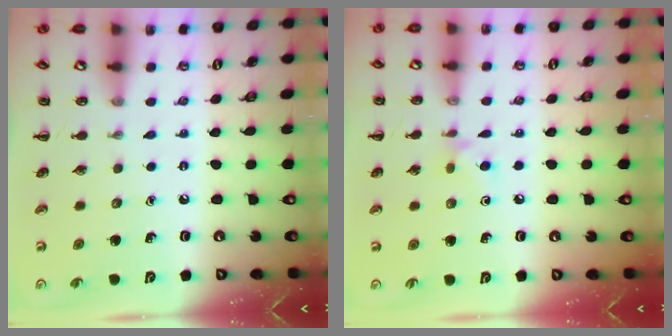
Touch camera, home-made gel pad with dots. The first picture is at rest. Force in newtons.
{"total": 5.1, "press": 4.8, "slide": 1.8}